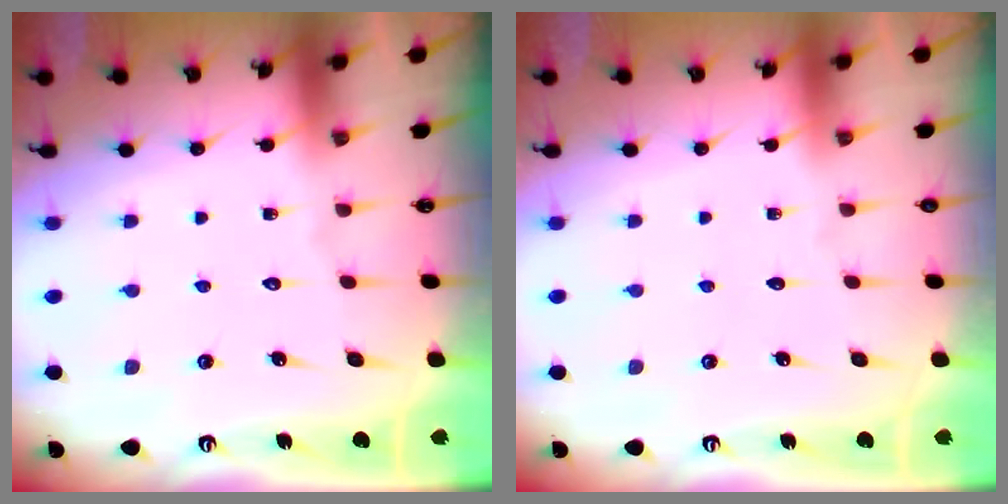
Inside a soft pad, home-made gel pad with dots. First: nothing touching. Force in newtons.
{"total": 0.0}